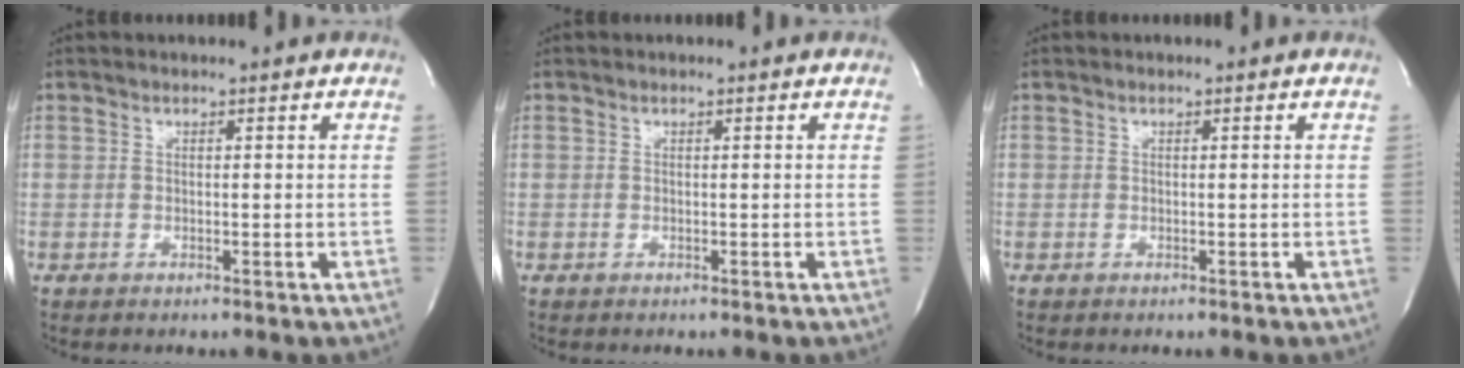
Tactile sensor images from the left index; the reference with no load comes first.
{"total": 0.0}
{"total": 0.0}